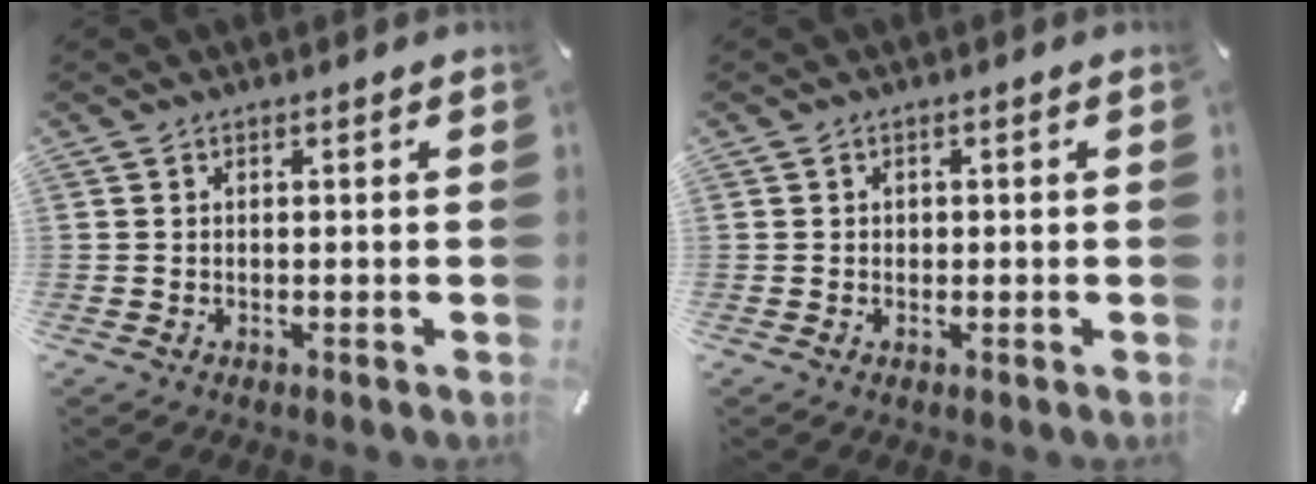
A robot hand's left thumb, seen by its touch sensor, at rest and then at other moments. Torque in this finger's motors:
{"motor_torque": [-0.06, -0.27, 0.03, -0.01, 0.01]}